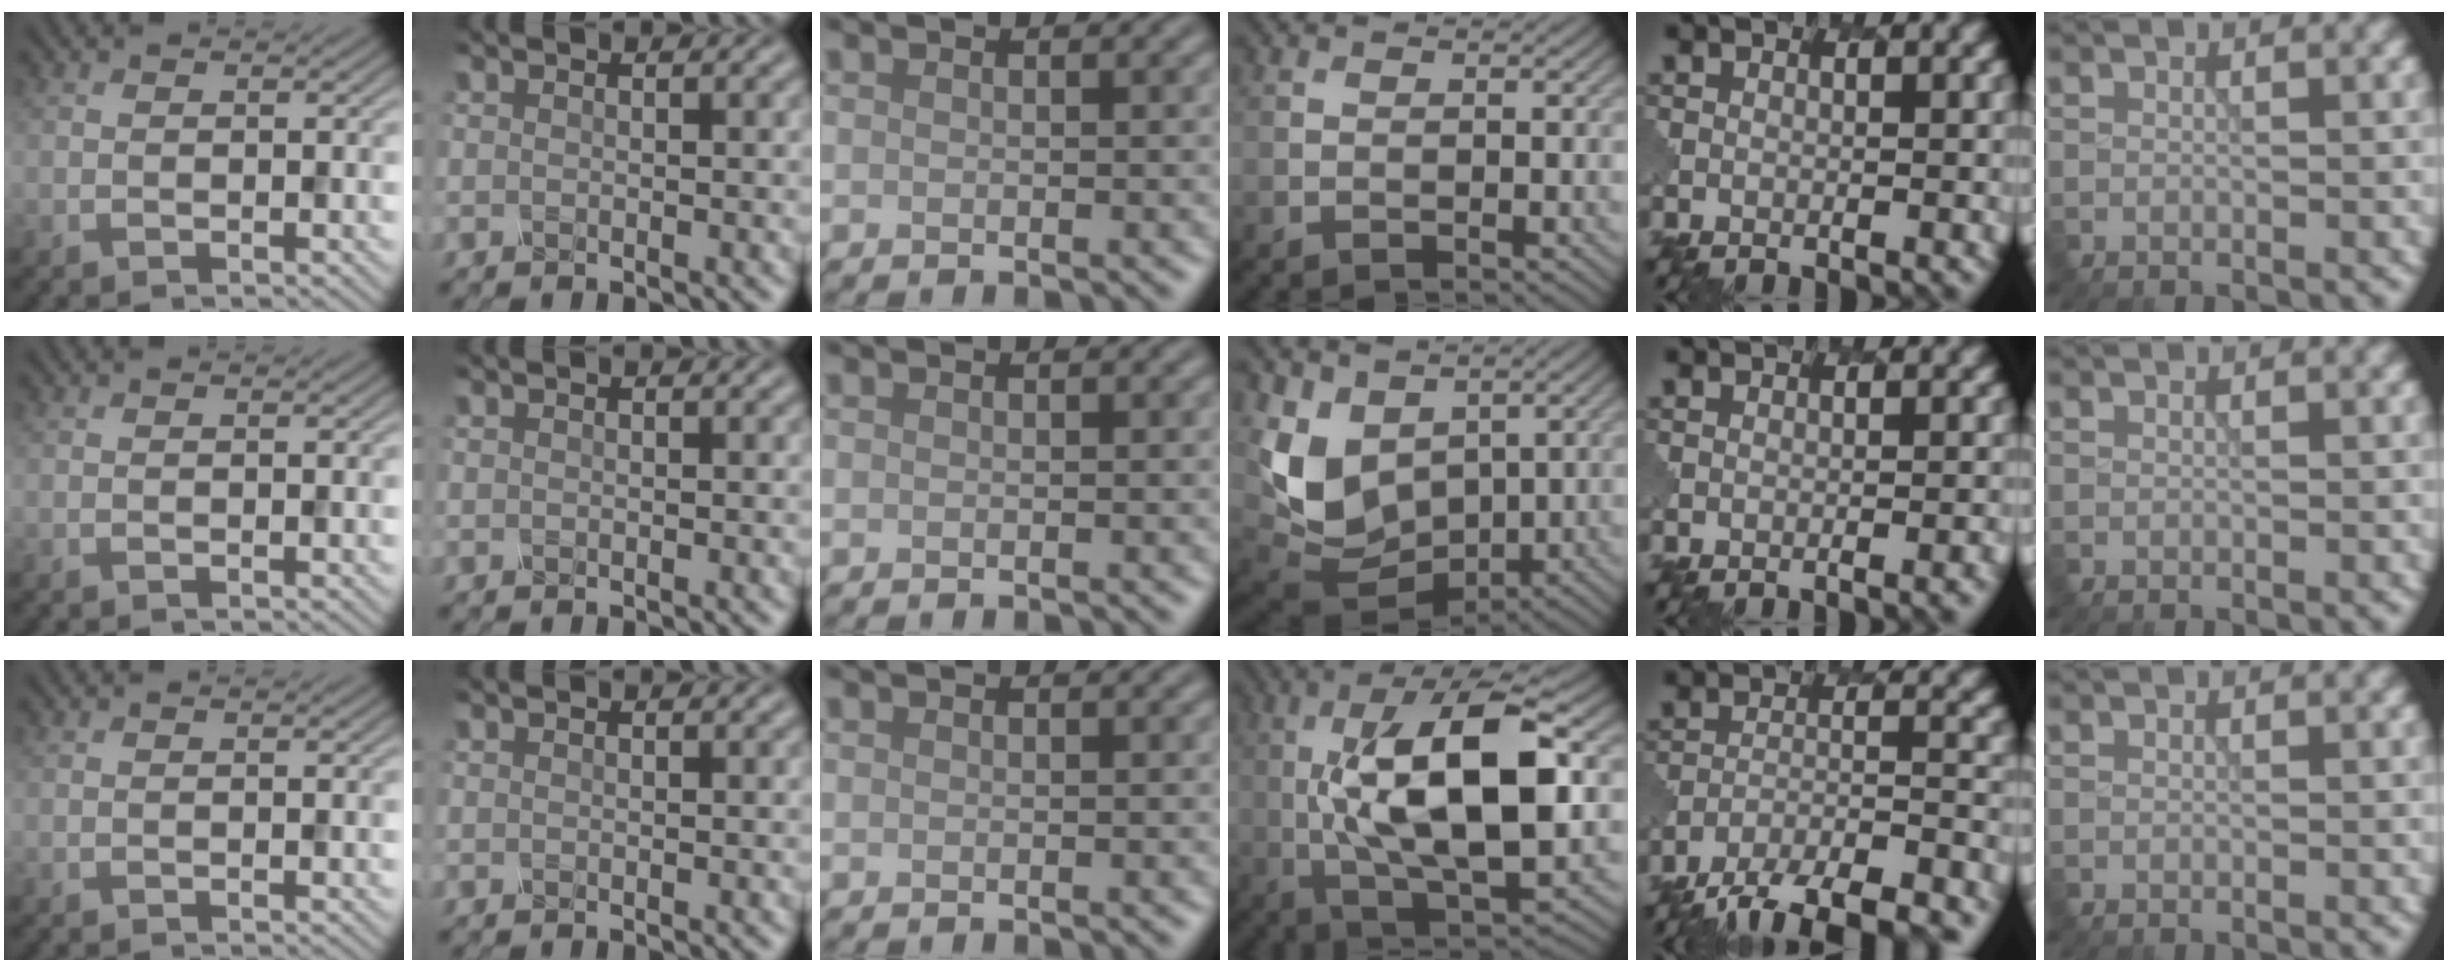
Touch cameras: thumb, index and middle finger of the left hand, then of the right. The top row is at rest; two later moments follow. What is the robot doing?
{"motion": "unscrew", "object": "spray bottle"}